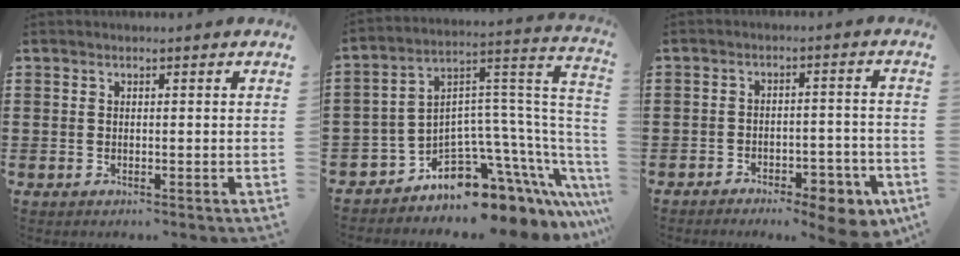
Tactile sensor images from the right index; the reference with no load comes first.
{"total": 7.9, "force": [-5.9, 4.2, 3.2], "torque": [-0.074, -0.021, -0.111]}
{"total": 5.6, "force": [-4.8, 1.8, 2.2], "torque": [-0.028, 0.012, -0.087]}